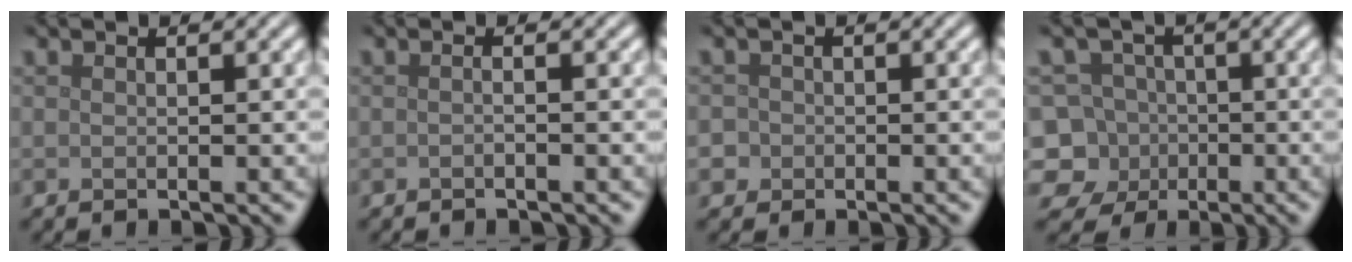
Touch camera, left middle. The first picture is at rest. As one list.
[{"total": 0.6, "force": [-0.3, 0.1, 0.6], "torque": [-0.010, -0.003, -0.008]}, {"total": 2.3, "force": [-0.7, 2.2, 0.4], "torque": [0.005, 0.007, -0.024]}, {"total": 8.4, "force": [-3.4, 7.3, 2.1], "torque": [-0.037, 0.000, -0.087]}]